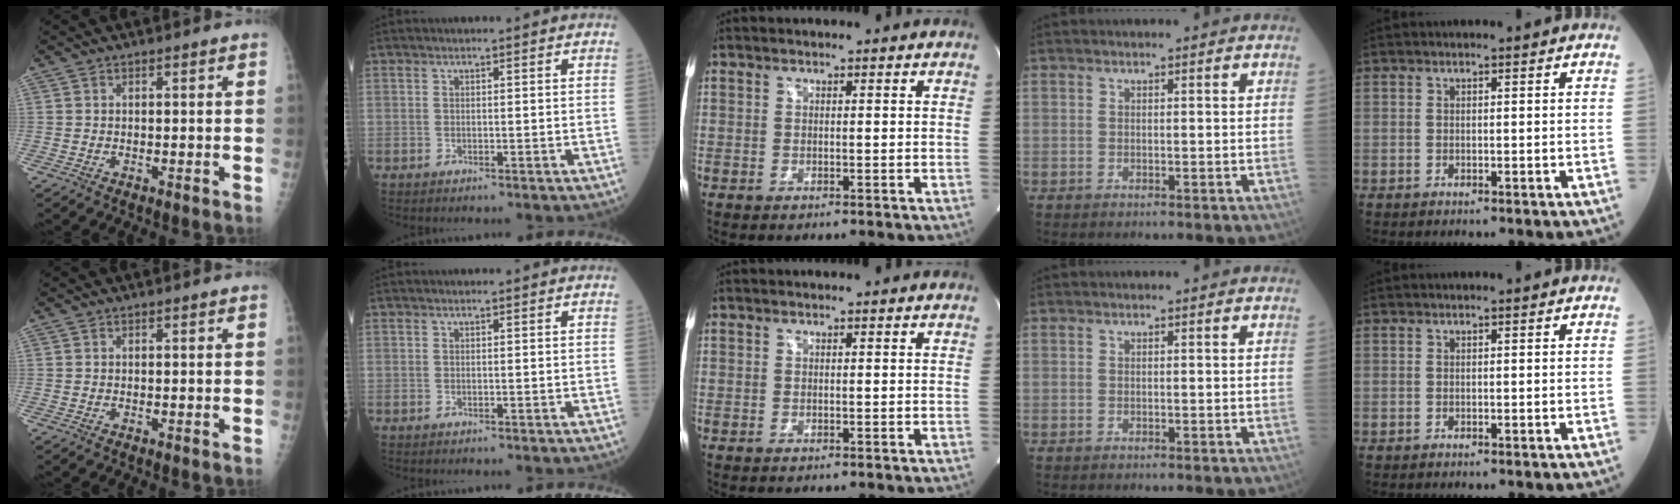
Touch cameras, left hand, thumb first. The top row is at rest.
{}